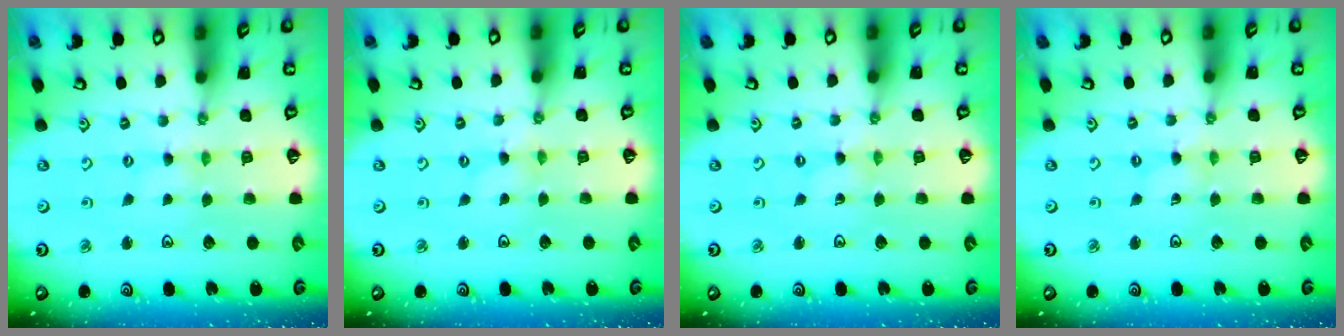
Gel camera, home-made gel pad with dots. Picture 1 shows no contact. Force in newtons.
{"total": 0.0}
{"total": 0.0}
{"total": 0.0}